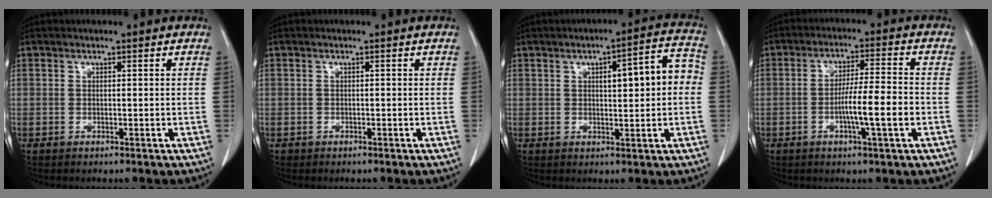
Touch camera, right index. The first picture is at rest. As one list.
[{"total": 0.6, "force": [-0.2, 0.5, 0.1], "torque": [-0.003, 0.004, -0.002]}, {"total": 9.5, "force": [1.0, 2.3, 9.2], "torque": [-0.126, 0.033, 0.018]}, {"total": 8.6, "force": [-2.3, 0.3, 8.2], "torque": [-0.140, 0.004, -0.041]}]